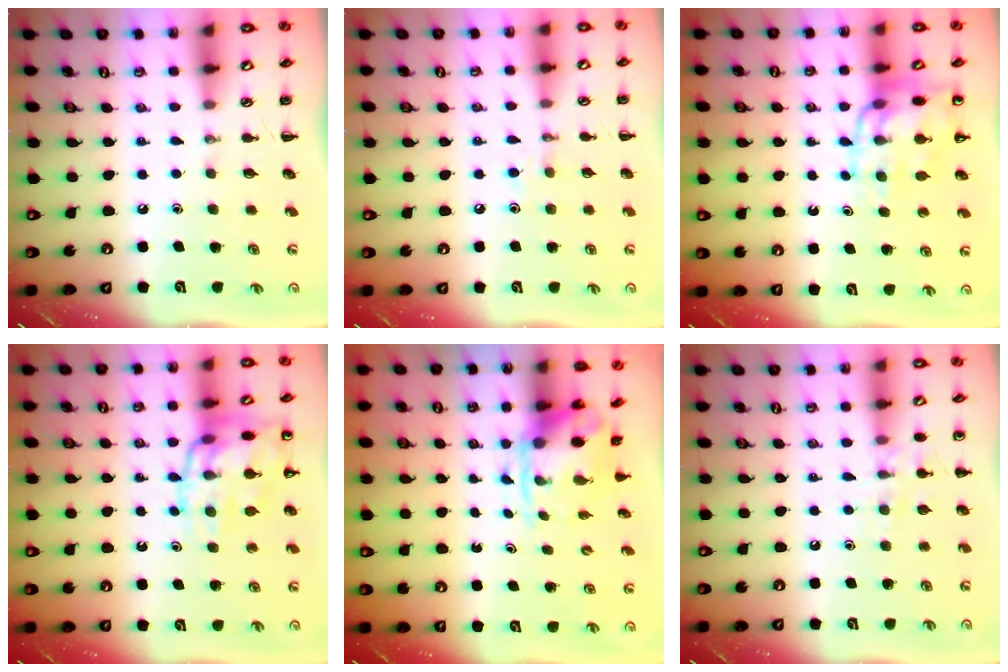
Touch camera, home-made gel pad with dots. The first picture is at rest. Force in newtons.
{"total": 4.9, "press": 4.7, "slide": 1.4}
{"total": 13.3, "press": 13.1, "slide": 2.7}
{"total": 16.1, "press": 16.0, "slide": 2.0}
{"total": 3.7, "press": 3.7, "slide": 0.8}
{"total": 8.5, "press": 8.4, "slide": 1.4}